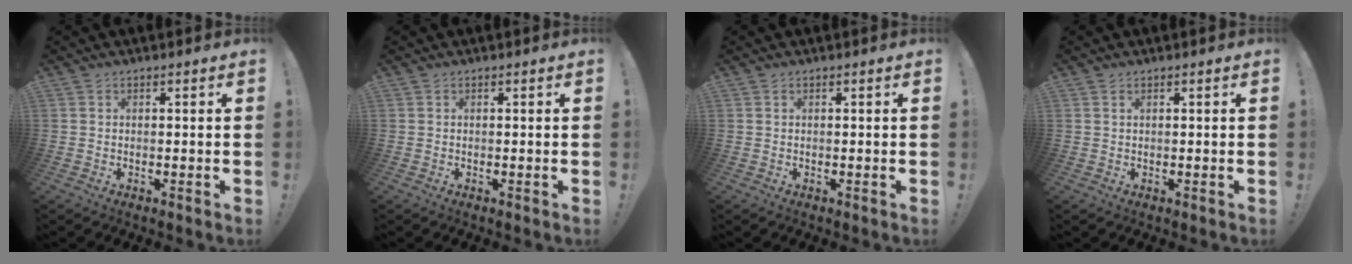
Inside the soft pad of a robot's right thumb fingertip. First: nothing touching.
{"total": 0.0}
{"total": 0.0}
{"total": 0.6, "force": [0.3, 0.2, 0.5], "torque": [-0.006, -0.001, 0.006]}